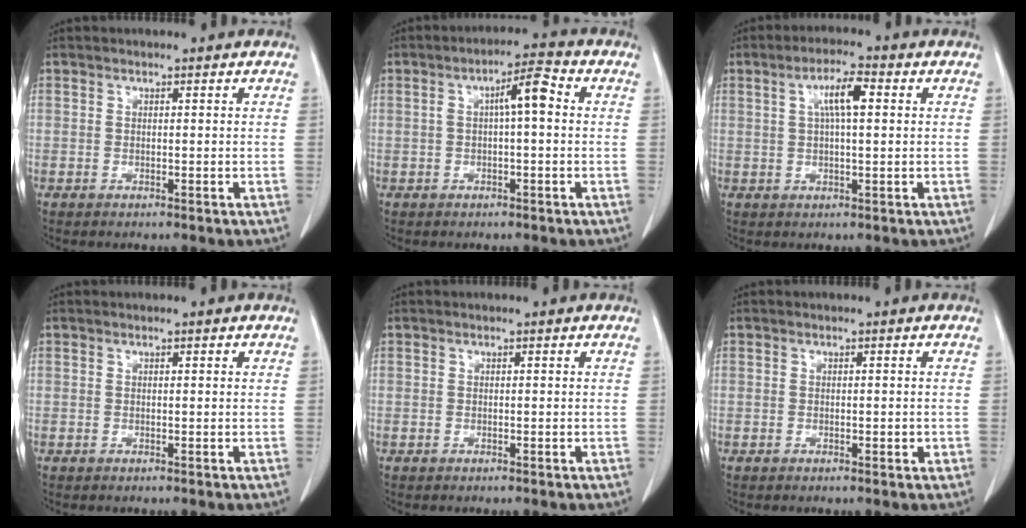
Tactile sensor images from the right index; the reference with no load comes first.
{"total": 6.0, "force": [0.8, 1.4, 5.7], "torque": [-0.101, 0.026, 0.013]}
{"total": 6.1, "force": [1.6, 1.4, 5.7], "torque": [-0.107, 0.014, 0.030]}
{"total": 0.6, "force": [0.2, 0.3, 0.5], "torque": [-0.012, 0.004, 0.005]}
{"total": 0.0}
{"total": 1.6, "force": [-0.3, 0.8, 1.3], "torque": [-0.027, 0.001, 0.001]}